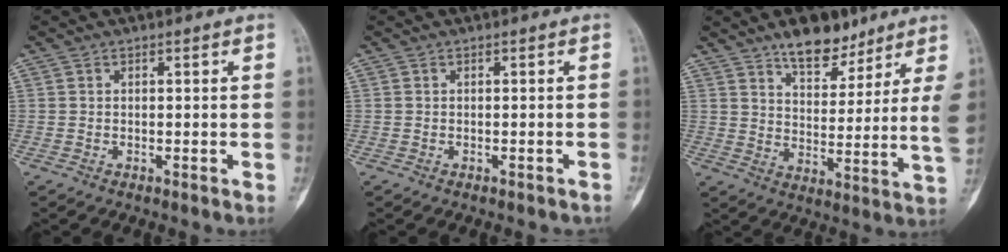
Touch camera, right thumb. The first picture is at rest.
{"total": 1.5, "force": [-1.2, 0.7, 0.6], "torque": [-0.014, 0.012, -0.011]}
{"total": 12.4, "force": [9.0, 4.1, 7.4], "torque": [-0.081, -0.065, 0.140]}